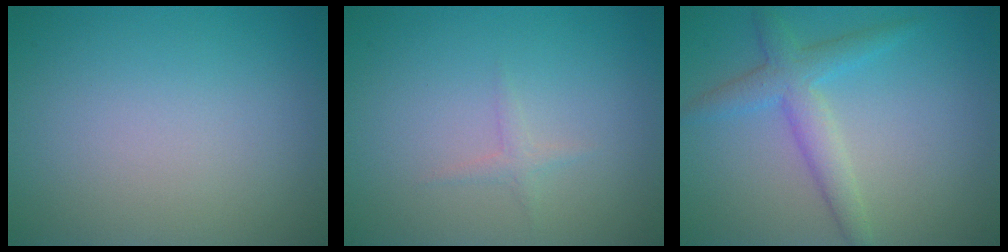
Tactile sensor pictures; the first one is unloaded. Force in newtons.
{"total": 0.8, "press": 0.8, "slide": 0.1}
{"total": 3.4, "press": 3.4, "slide": 0.1}